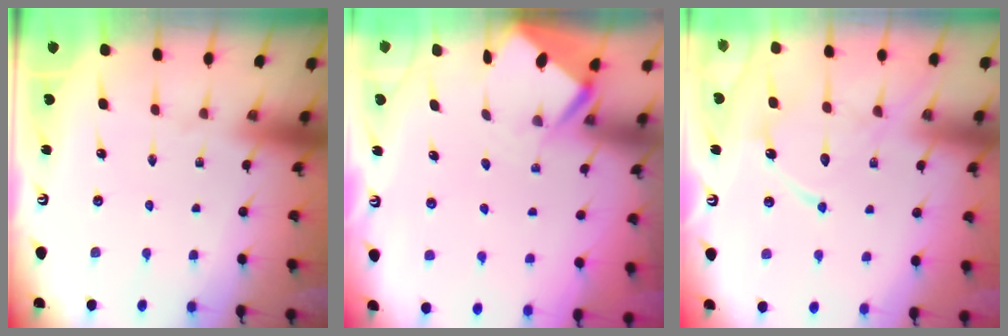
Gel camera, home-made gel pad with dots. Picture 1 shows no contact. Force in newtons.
{"total": 3.4, "press": 3.4, "slide": 0.3}
{"total": 15.7, "press": 15.6, "slide": 1.4}